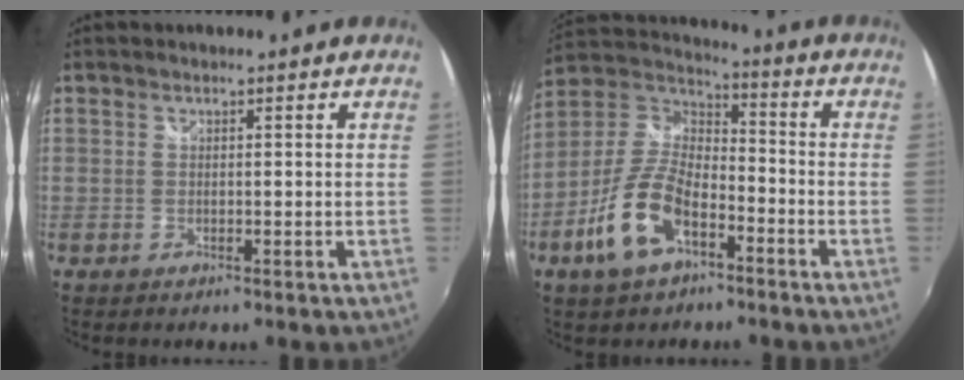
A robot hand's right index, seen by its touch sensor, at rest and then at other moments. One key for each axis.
{"total": 14.1, "fx": -6.6, "fy": 7.0, "fz": 10.3, "tx": -0.216, "ty": 0.002, "tz": -0.122}